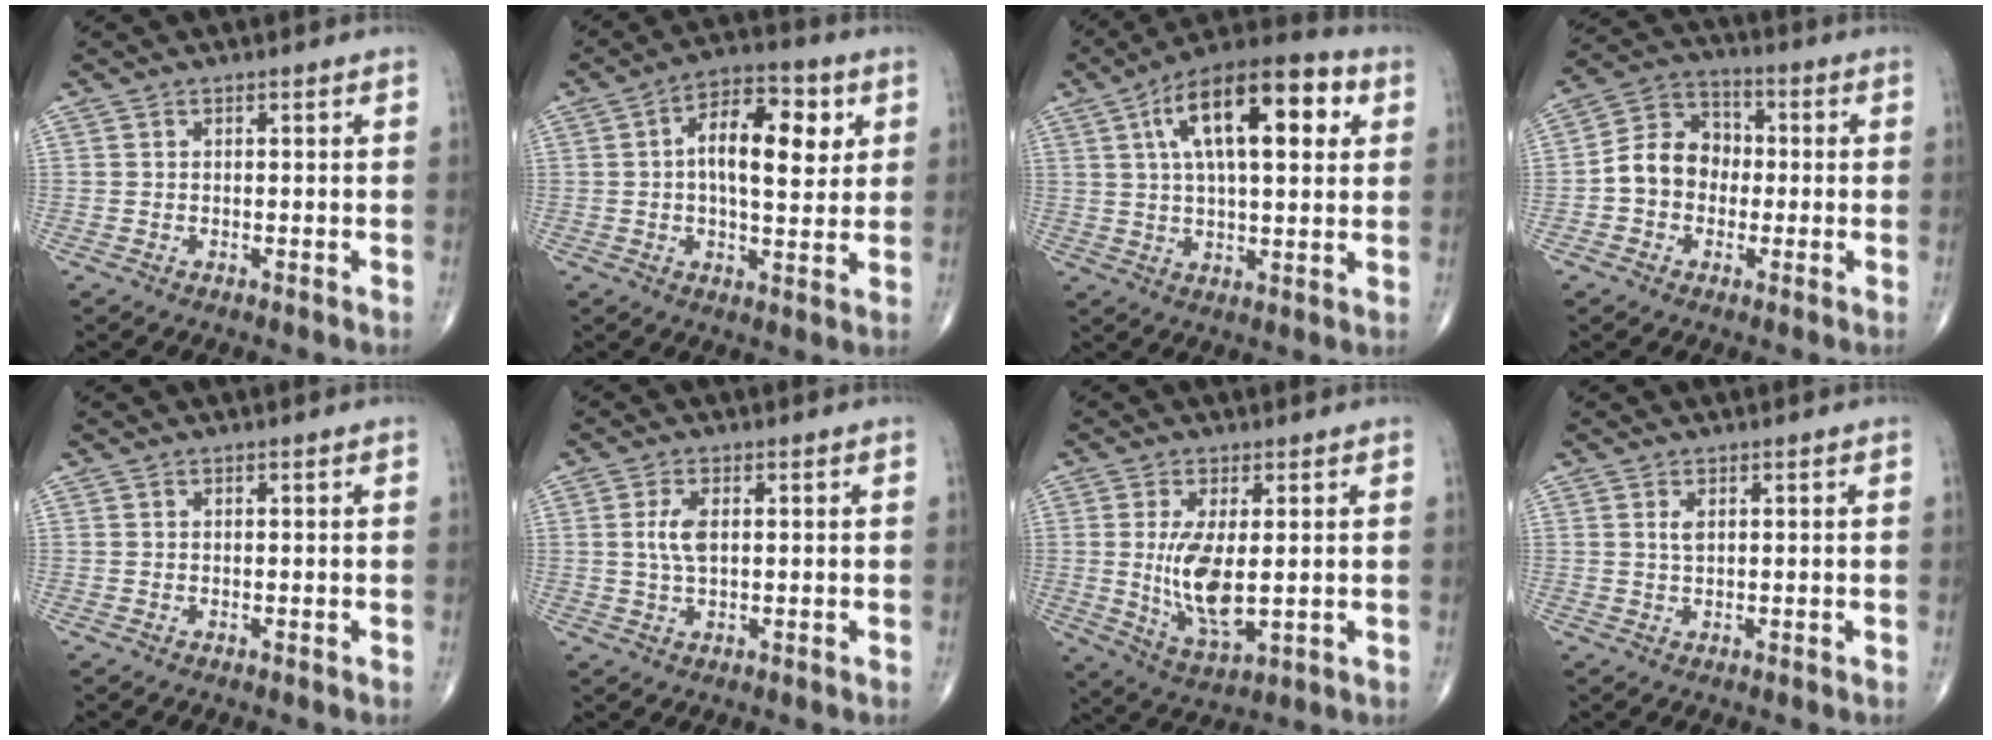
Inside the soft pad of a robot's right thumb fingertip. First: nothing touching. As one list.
[{"total": 13.4, "force": [2.9, 6.4, 11.4], "torque": [-0.156, 0.004, 0.039]}, {"total": 20.1, "force": [6.3, 8.2, 17.2], "torque": [-0.261, 0.012, 0.091]}, {"total": 9.7, "force": [-1.1, 8.0, 5.3], "torque": [-0.071, 0.038, -0.035]}, {"total": 0.0}, {"total": 4.0, "force": [0.6, 1.8, 3.5], "torque": [-0.078, 0.000, 0.012]}, {"total": 10.4, "force": [0.3, 4.1, 9.5], "torque": [-0.186, -0.025, 0.019]}, {"total": 2.0, "force": [0.6, 0.9, 1.7], "torque": [-0.034, 0.000, 0.014]}]